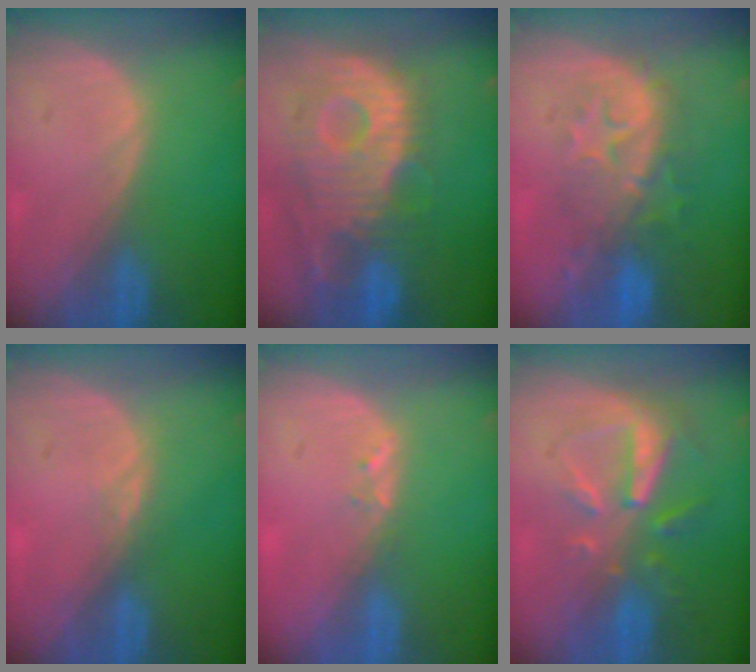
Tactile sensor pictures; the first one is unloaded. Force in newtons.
{"total": 12.2, "press": 10.8, "slide": 5.7}
{"total": 8.9, "press": 8.5, "slide": 2.7}
{"total": 1.1, "press": 1.0, "slide": 0.5}
{"total": 1.4, "press": 1.3, "slide": 0.7}
{"total": 8.2, "press": 7.4, "slide": 3.5}